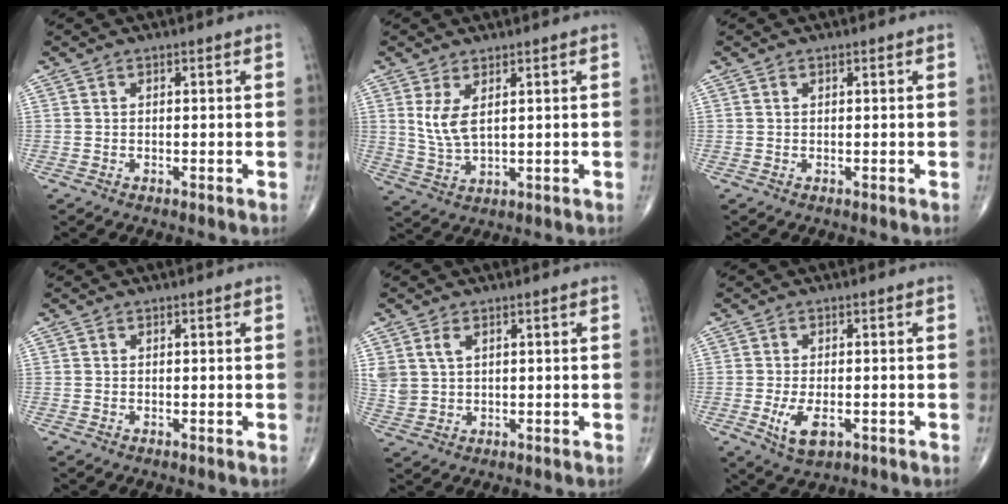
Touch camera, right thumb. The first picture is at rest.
{"total": 5.6, "force": [1.9, 2.4, 4.7], "torque": [-0.097, -0.014, 0.052]}
{"total": 0.0}
{"total": 0.0}
{"total": 4.7, "force": [1.9, 3.1, 3.0], "torque": [-0.063, -0.001, 0.050]}
{"total": 5.6, "force": [-1.7, 2.8, 4.5], "torque": [-0.085, -0.007, -0.023]}